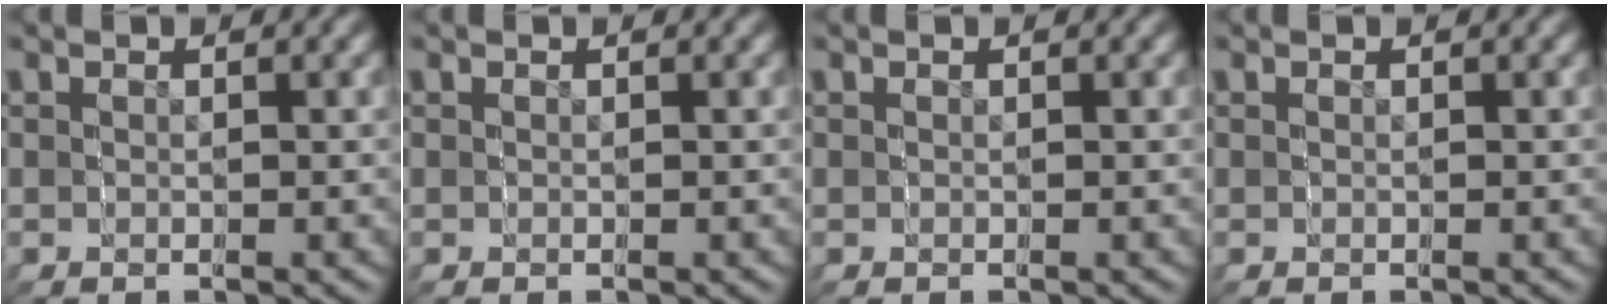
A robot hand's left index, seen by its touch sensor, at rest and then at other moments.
{"total": 0.0}
{"total": 0.0}
{"total": 0.0}